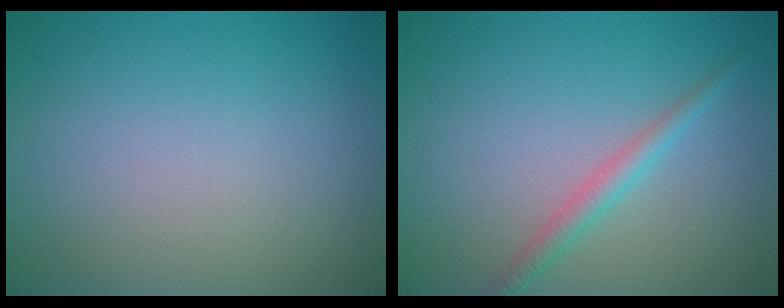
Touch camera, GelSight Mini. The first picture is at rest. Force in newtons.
{"total": 2.0, "press": 2.0, "slide": 0.0}